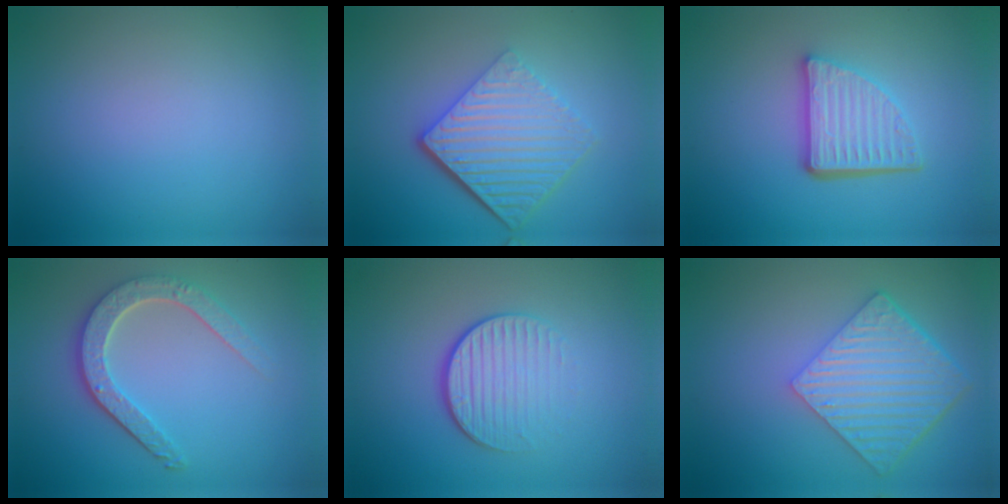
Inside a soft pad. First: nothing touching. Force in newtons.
{"total": 7.0, "press": 4.5, "slide": 5.3}
{"total": 5.0, "press": 3.6, "slide": 3.5}
{"total": 4.5, "press": 3.6, "slide": 2.7}
{"total": 4.0, "press": 2.7, "slide": 3.0}
{"total": 6.9, "press": 4.8, "slide": 4.9}